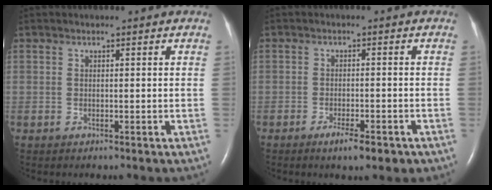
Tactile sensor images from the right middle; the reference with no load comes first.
{"total": 4.3, "force": [-2.7, 1.0, 3.1], "torque": [-0.051, -0.003, -0.036]}